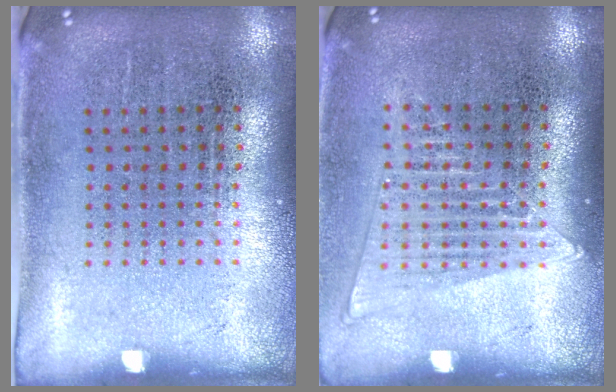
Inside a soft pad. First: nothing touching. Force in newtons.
{"total": 1.3, "press": 1.2, "slide": 0.5}